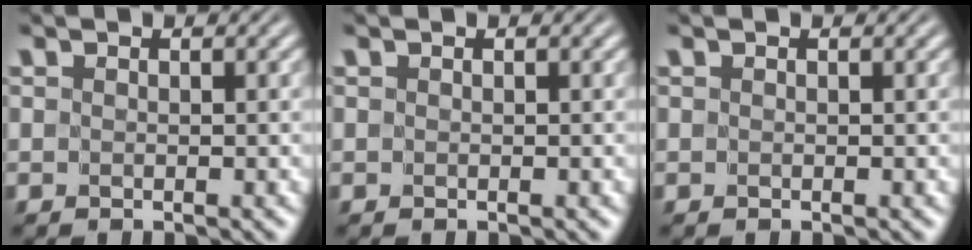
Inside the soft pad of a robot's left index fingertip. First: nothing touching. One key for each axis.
{"total": 0.0}
{"total": 0.0}